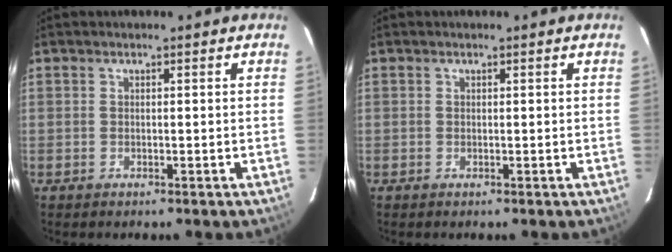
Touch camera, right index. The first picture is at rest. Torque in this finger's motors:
{"motor_torque": [-0.17, -0.09, 0.07, 0.01]}